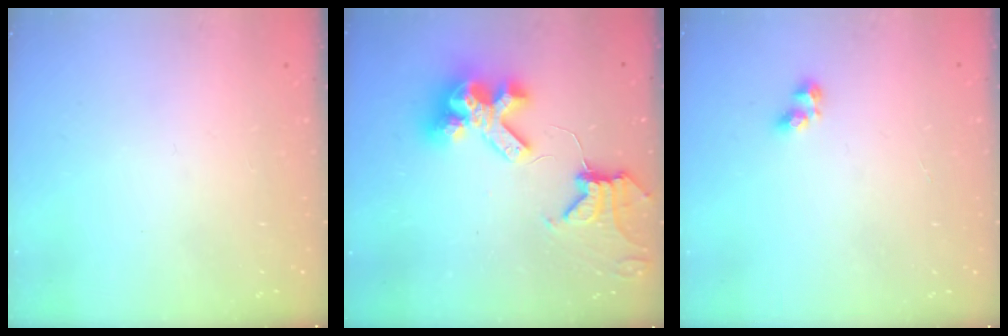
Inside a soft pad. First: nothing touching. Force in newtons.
{"total": 11.7, "press": 11.6, "slide": 1.3}
{"total": 4.0, "press": 3.8, "slide": 1.3}